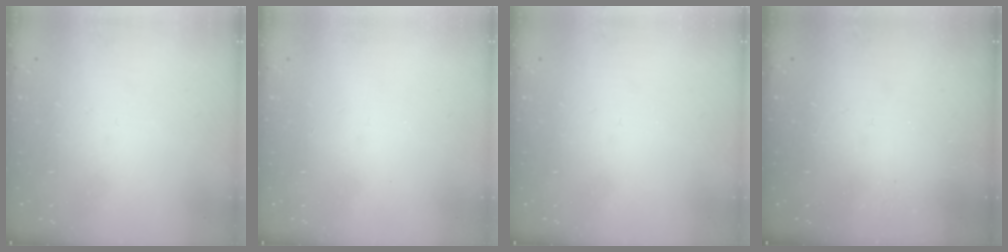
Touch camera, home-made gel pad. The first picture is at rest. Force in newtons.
{"total": 0.7, "press": 0.7, "slide": 0.2}
{"total": 0.0}
{"total": 0.8, "press": 0.8, "slide": 0.3}